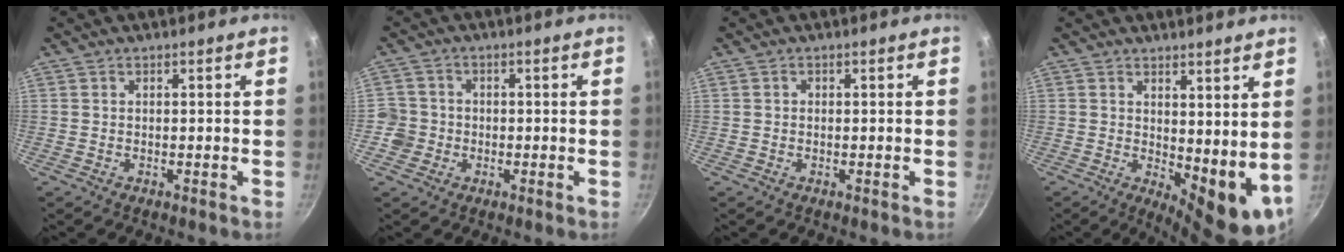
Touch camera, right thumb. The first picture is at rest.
{"total": 4.9, "force": [-1.5, 4.6, 1.1], "torque": [0.006, 0.018, -0.033]}
{"total": 0.5, "force": [0.0, 0.5, 0.2], "torque": [-0.001, 0.003, -0.001]}
{"total": 10.9, "force": [2.8, 4.8, 9.4], "torque": [-0.105, -0.031, 0.049]}